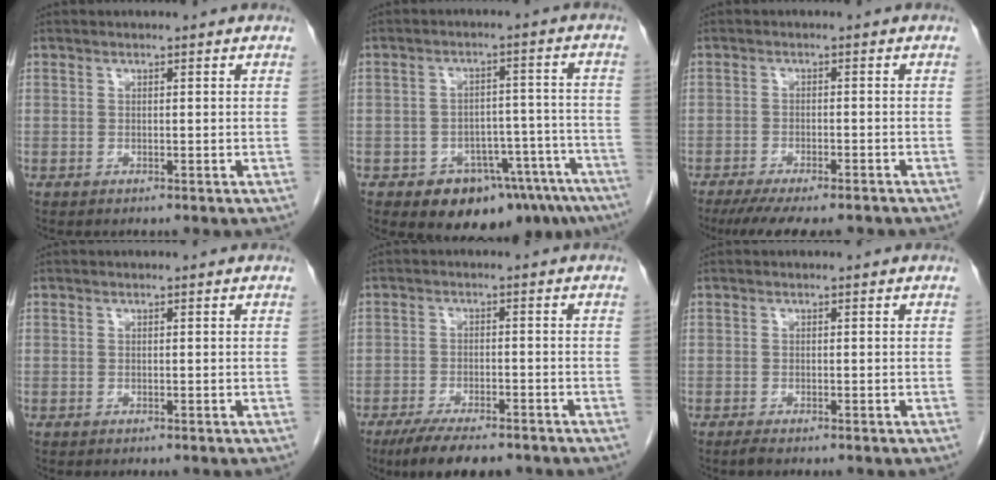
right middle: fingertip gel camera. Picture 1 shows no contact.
{"total": 13.2, "force": [-9.6, 6.2, 6.5], "torque": [-0.037, 0.040, -0.126]}
{"total": 11.6, "force": [-9.8, 2.4, 5.8], "torque": [-0.088, -0.017, -0.137]}
{"total": 0.0}
{"total": 8.8, "force": [-6.8, 2.5, 4.9], "torque": [-0.076, -0.013, -0.107]}
{"total": 0.7, "force": [-0.6, -0.1, 0.4], "torque": [-0.011, -0.002, -0.013]}